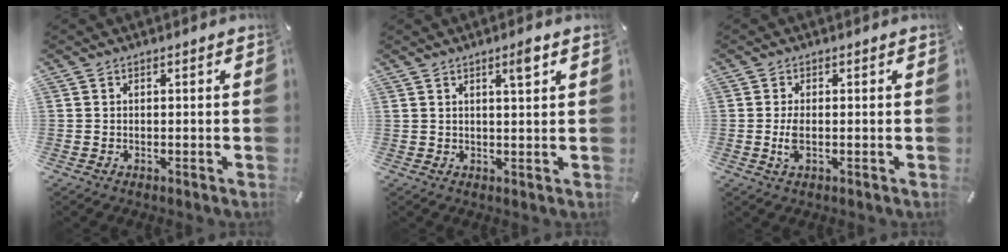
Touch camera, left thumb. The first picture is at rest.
{"total": 3.7, "force": [2.3, 0.4, 2.9], "torque": [-0.046, -0.004, 0.034]}
{"total": 3.6, "force": [-0.3, 1.3, 3.3], "torque": [-0.073, -0.004, -0.009]}